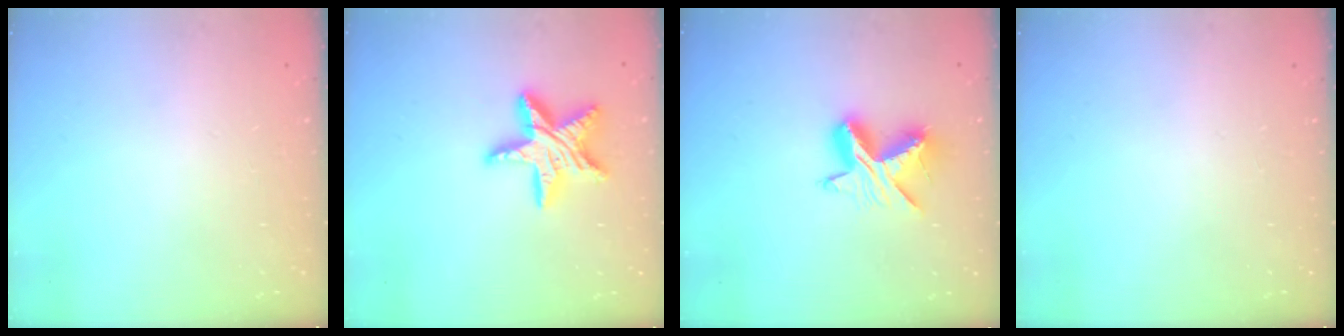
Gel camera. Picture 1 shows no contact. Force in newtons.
{"total": 14.8, "press": 14.8, "slide": 1.3}
{"total": 11.3, "press": 11.3, "slide": 0.5}
{"total": 0.0}